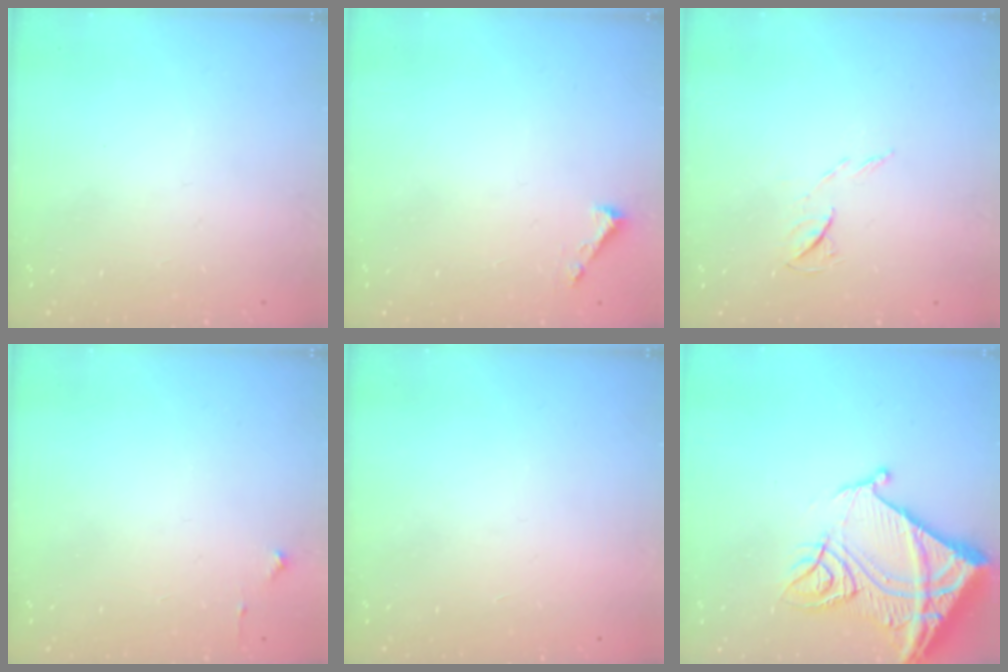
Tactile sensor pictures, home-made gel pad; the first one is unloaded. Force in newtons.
{"total": 1.6, "press": 1.6, "slide": 0.1}
{"total": 5.0, "press": 5.0, "slide": 0.7}
{"total": 2.7, "press": 2.6, "slide": 0.4}
{"total": 1.5, "press": 1.5, "slide": 0.1}
{"total": 18.9, "press": 18.7, "slide": 2.3}